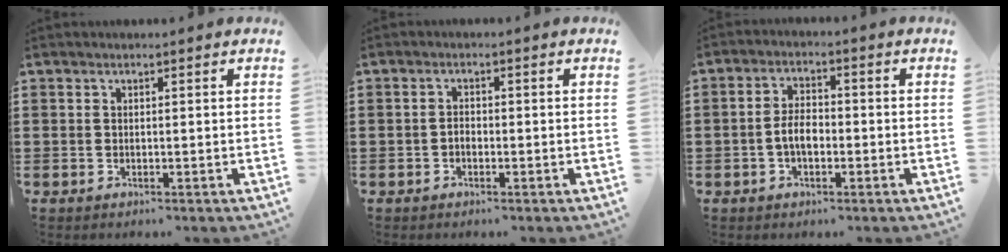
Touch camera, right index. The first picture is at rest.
{"total": 1.4, "force": [-0.5, 0.8, 1.0], "torque": [-0.022, 0.000, -0.010]}
{"total": 4.1, "force": [-1.0, 2.1, 3.4], "torque": [-0.077, 0.001, -0.023]}